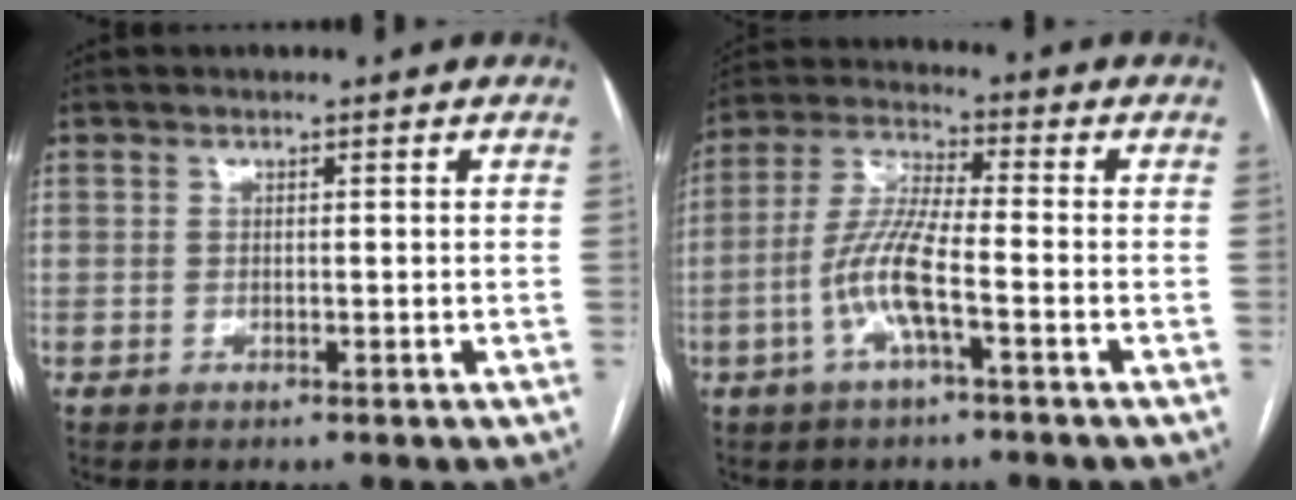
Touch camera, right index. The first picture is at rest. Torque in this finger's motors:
{"motor_torque": [1.03, -0.30, 0.47, 0.13]}